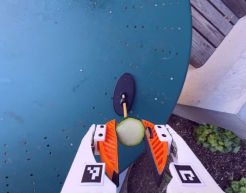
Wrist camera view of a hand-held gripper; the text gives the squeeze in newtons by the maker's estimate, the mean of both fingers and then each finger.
{"total": 10.6, "left": 10.3, "right": 10.9}